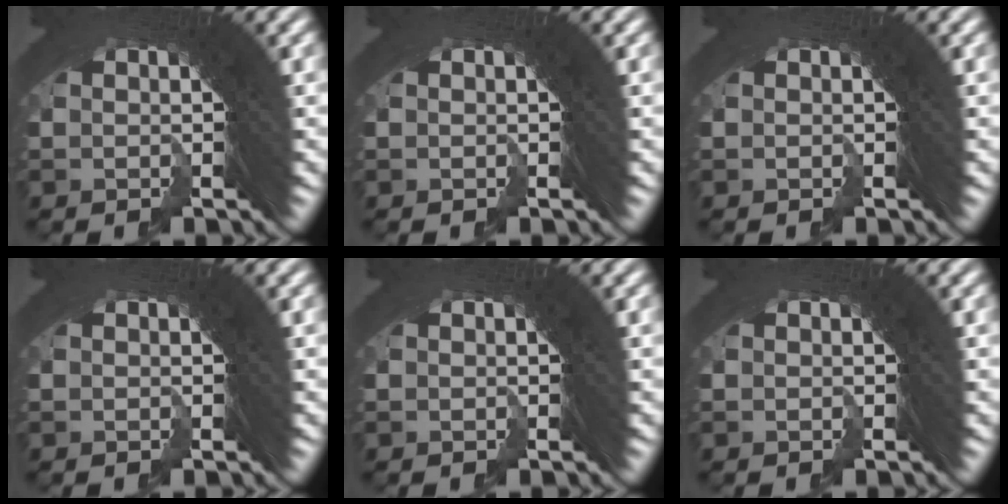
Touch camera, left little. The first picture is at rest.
{"total": 0.0}
{"total": 0.0}
{"total": 0.0}
{"total": 0.0}
{"total": 0.0}